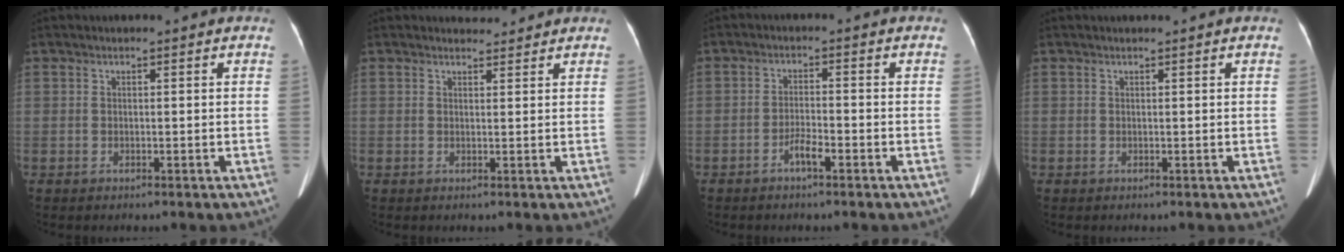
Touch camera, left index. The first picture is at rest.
{"total": 2.1, "force": [2.0, 0.6, -0.1], "torque": [-0.002, 0.003, 0.028]}
{"total": 2.7, "force": [-1.8, 0.3, 2.0], "torque": [-0.038, 0.001, -0.036]}
{"total": 0.0}